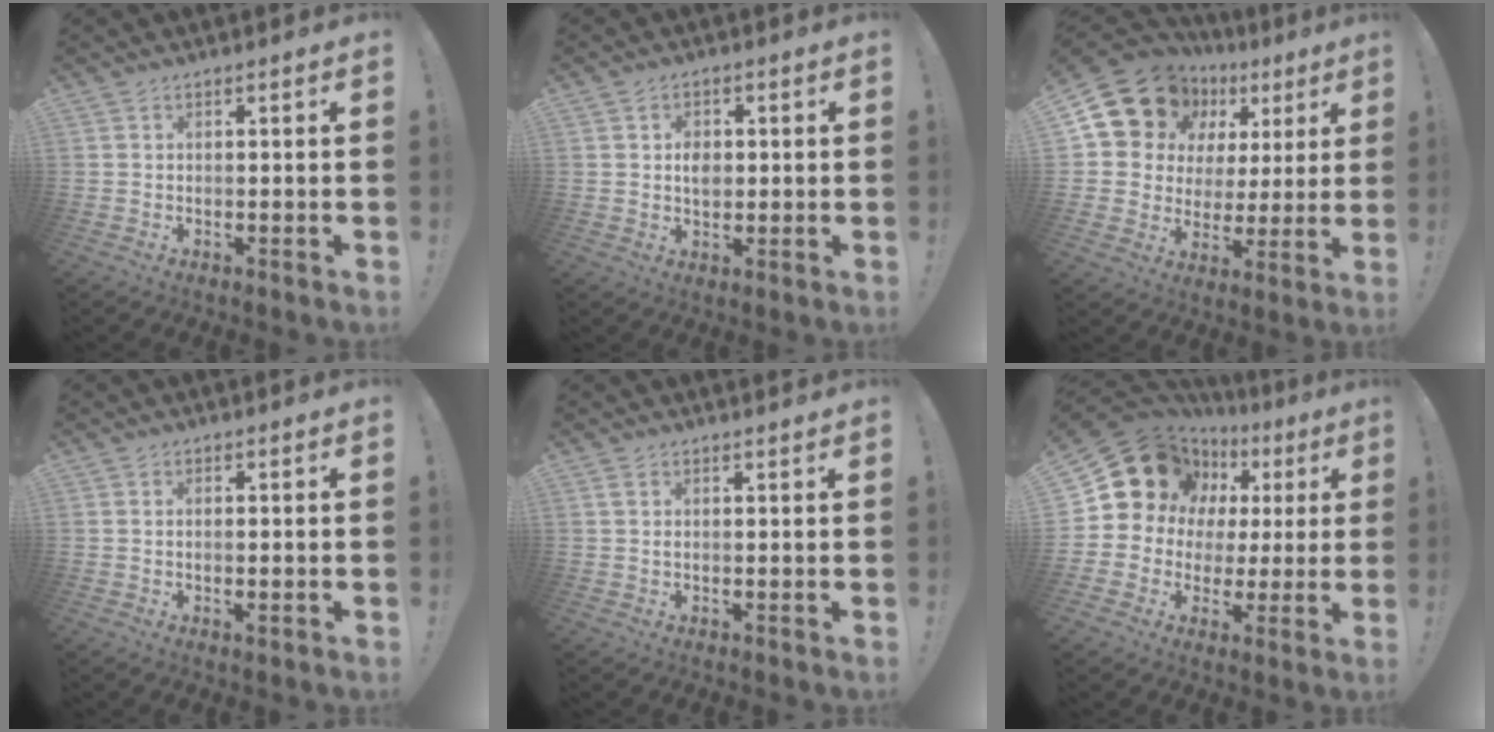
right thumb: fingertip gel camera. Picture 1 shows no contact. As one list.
[{"total": 4.1, "force": [0.2, 3.3, 2.4], "torque": [-0.021, -0.005, -0.002]}, {"total": 15.8, "force": [10.5, 10.4, 5.7], "torque": [-0.094, -0.067, 0.207]}, {"total": 1.4, "force": [0.1, 0.5, 1.3], "torque": [-0.021, 0.001, 0.001]}, {"total": 1.3, "force": [1.0, 0.2, 0.7], "torque": [-0.001, -0.006, 0.017]}, {"total": 16.1, "force": [8.3, 12.0, 6.7], "torque": [-0.100, -0.057, 0.177]}]